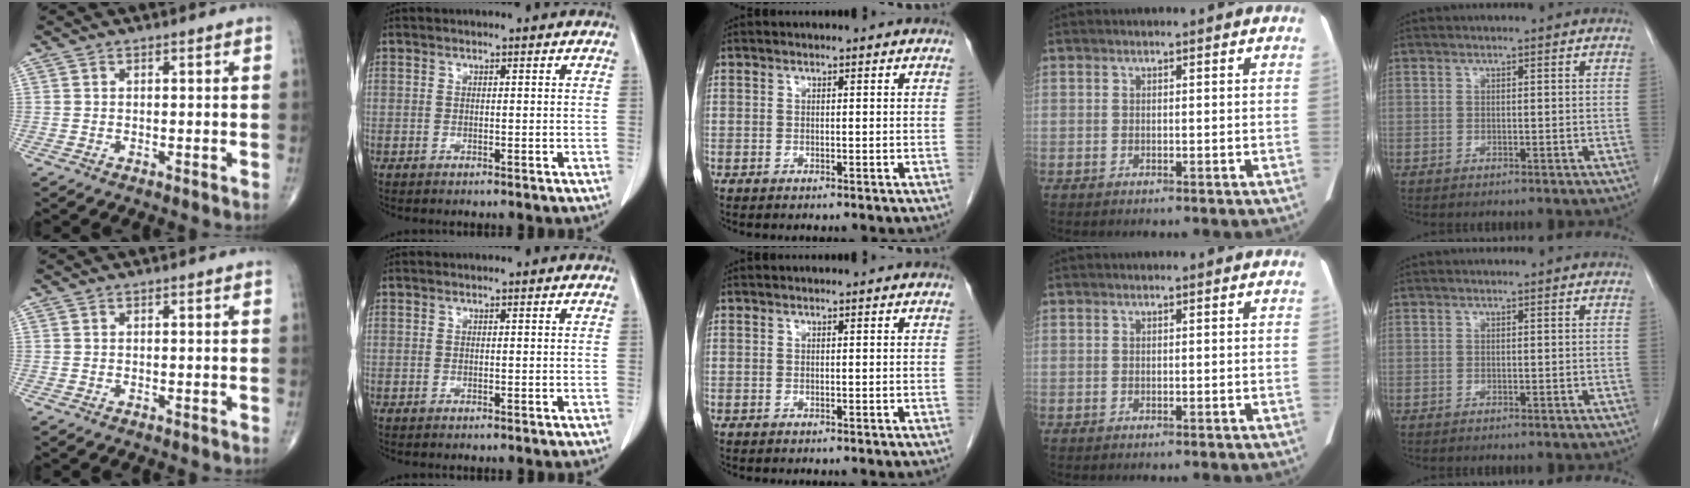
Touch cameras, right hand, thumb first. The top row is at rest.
{}